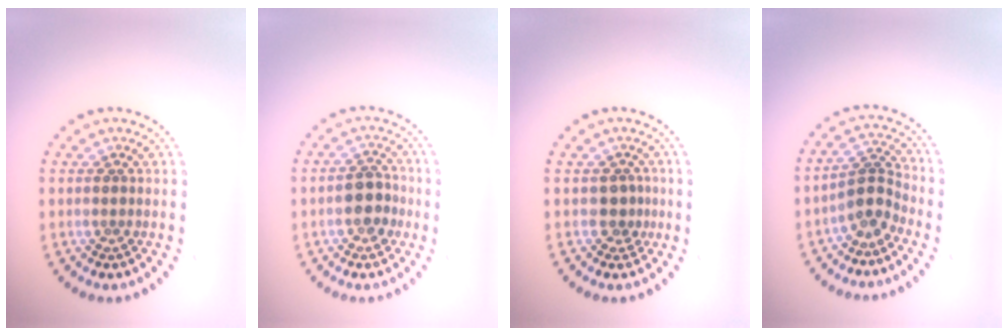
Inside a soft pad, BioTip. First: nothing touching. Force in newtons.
{"total": 3.0, "press": 2.9, "slide": 0.7}
{"total": 1.6, "press": 1.2, "slide": 1.1}
{"total": 2.9, "press": 2.1, "slide": 1.9}